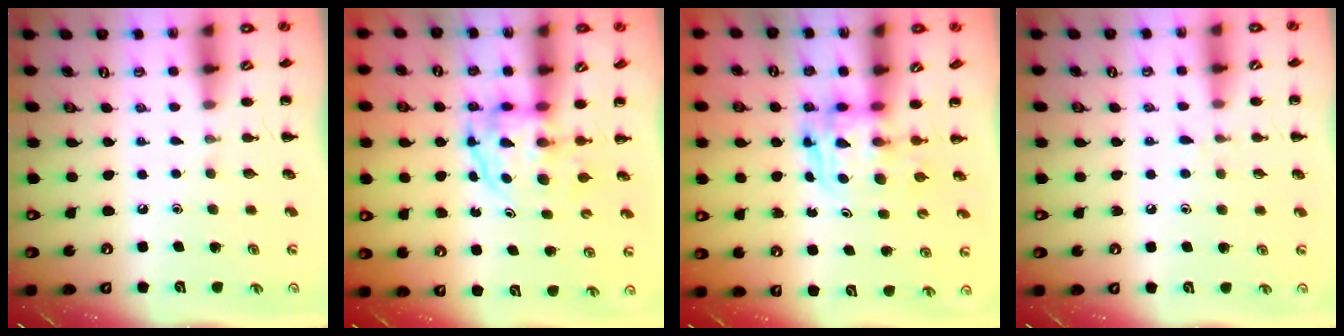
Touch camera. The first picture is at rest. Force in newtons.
{"total": 3.8, "press": 3.8, "slide": 0.3}
{"total": 2.7, "press": 2.7, "slide": 0.2}
{"total": 4.6, "press": 4.2, "slide": 1.8}